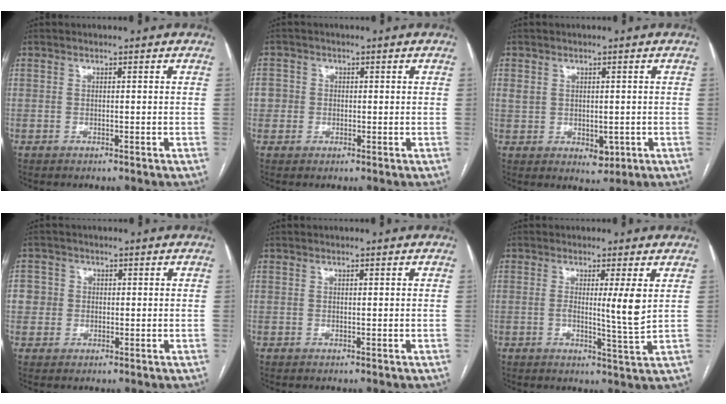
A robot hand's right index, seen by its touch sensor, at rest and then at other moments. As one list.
[{"total": 3.2, "force": [0.0, 3.1, 0.4], "torque": [0.004, 0.013, 0.001]}, {"total": 4.4, "force": [-0.1, 3.2, 2.9], "torque": [-0.043, 0.003, 0.014]}, {"total": 3.5, "force": [0.2, 3.5, 0.4], "torque": [0.008, 0.014, 0.003]}, {"total": 0.0}, {"total": 5.0, "force": [0.9, -0.7, 4.9], "torque": [-0.079, -0.013, 0.014]}]